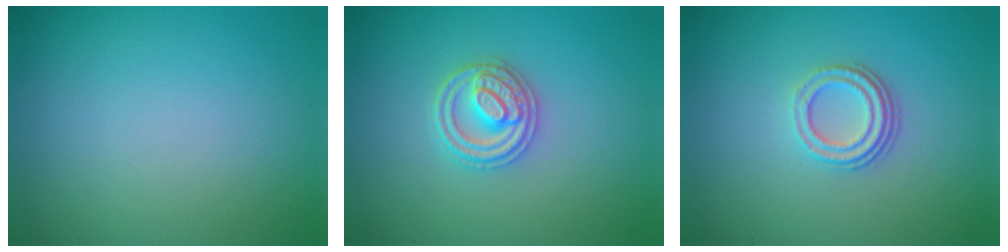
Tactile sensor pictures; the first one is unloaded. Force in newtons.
{"total": 3.0, "press": 3.0, "slide": 0.4}
{"total": 3.2, "press": 2.3, "slide": 2.2}